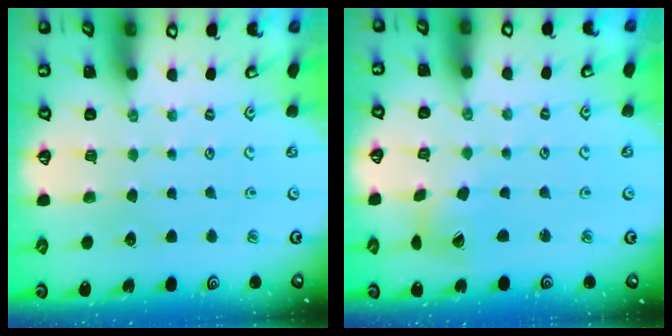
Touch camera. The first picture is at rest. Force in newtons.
{"total": 6.9, "press": 6.9, "slide": 0.5}